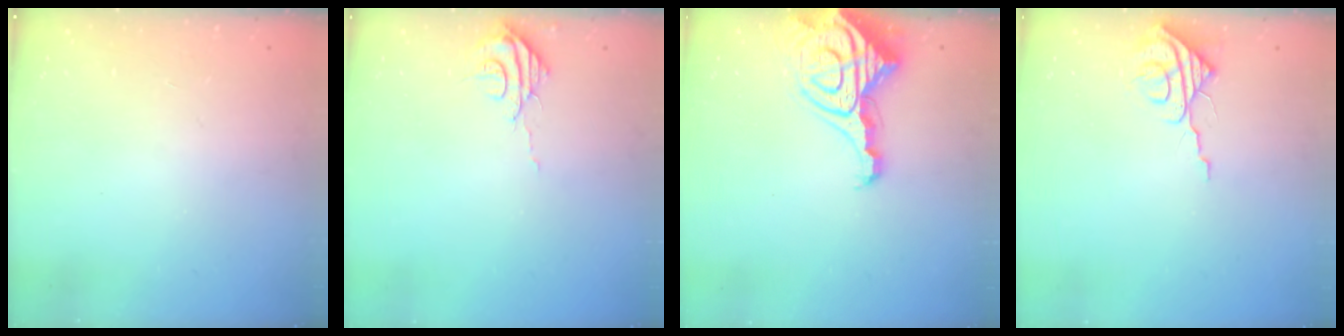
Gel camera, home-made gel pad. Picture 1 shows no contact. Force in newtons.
{"total": 6.3, "press": 6.2, "slide": 0.5}
{"total": 13.0, "press": 12.9, "slide": 1.4}
{"total": 8.5, "press": 8.5, "slide": 0.3}